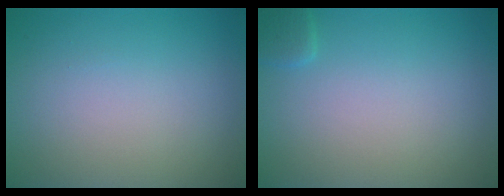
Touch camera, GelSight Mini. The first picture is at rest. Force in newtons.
{"total": 1.0, "press": 1.0, "slide": 0.1}